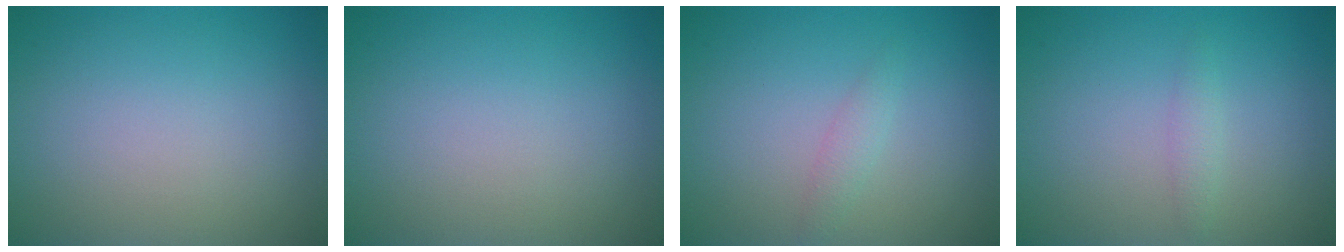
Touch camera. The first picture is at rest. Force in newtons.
{"total": 0.0}
{"total": 1.2, "press": 1.2, "slide": 0.0}
{"total": 1.0, "press": 1.0, "slide": 0.0}